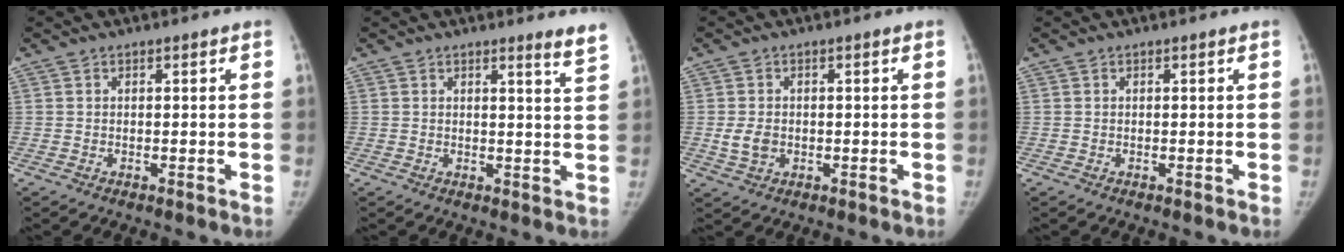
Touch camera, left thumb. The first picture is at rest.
{"total": 3.6, "force": [3.0, -0.3, 1.9], "torque": [-0.024, -0.029, 0.029]}
{"total": 3.5, "force": [-0.4, 2.7, 2.1], "torque": [-0.033, -0.001, -0.003]}
{"total": 0.0}